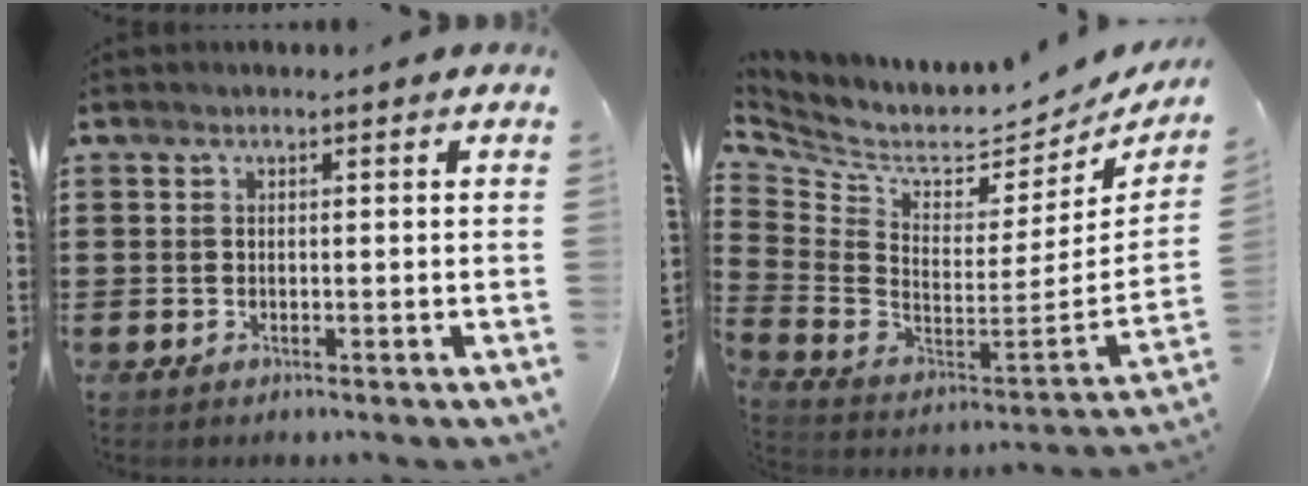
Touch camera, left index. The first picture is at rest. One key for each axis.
{"total": 4.8, "fx": 3.8, "fy": 2.2, "fz": 2.0, "tx": -0.068, "ty": -0.051, "tz": 0.060}